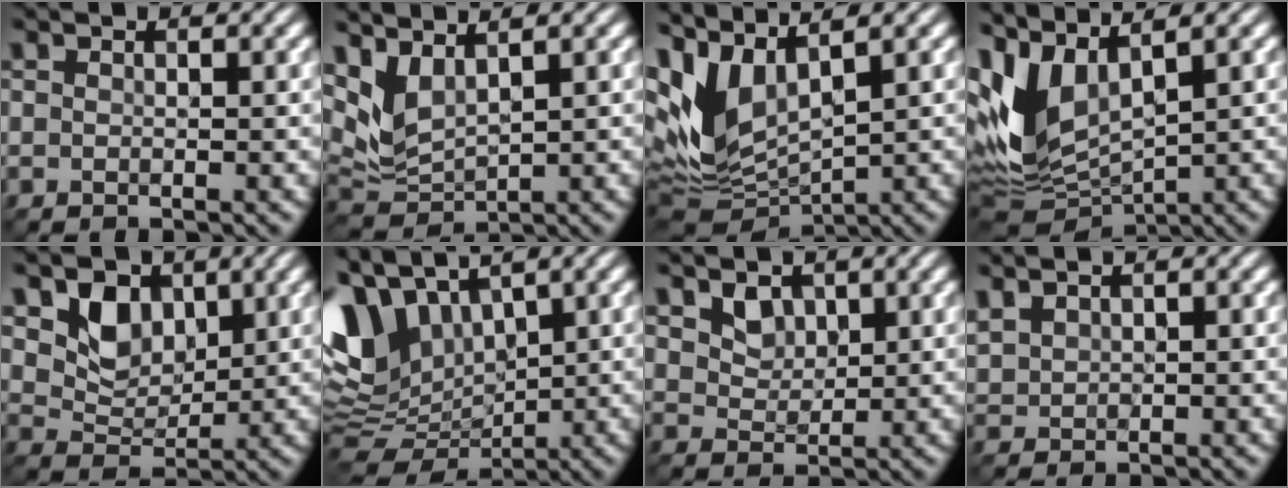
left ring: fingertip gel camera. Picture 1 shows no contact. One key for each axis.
{"total": 3.2, "fx": 1.9, "fy": 1.2, "fz": 2.2, "tx": -0.061, "ty": -0.006, "tz": 0.054}
{"total": 9.3, "fx": 3.0, "fy": 4.5, "fz": 7.5, "tx": -0.195, "ty": -0.003, "tz": 0.074}
{"total": 9.4, "fx": 2.0, "fy": 4.7, "fz": 7.9, "tx": -0.200, "ty": -0.002, "tz": 0.053}
{"total": 3.8, "fx": 1.6, "fy": 2.9, "fz": 1.9, "tx": -0.044, "ty": -0.009, "tz": 0.030}
{"total": 9.4, "fx": 2.9, "fy": 5.8, "fz": 6.8, "tx": -0.165, "ty": 0.009, "tz": 0.058}
{"total": 2.1, "fx": 1.1, "fy": 1.6, "fz": 0.8, "tx": -0.023, "ty": -0.013, "tz": 0.032}
{"total": 1.6, "fx": 1.3, "fy": 0.8, "fz": 0.6, "tx": -0.022, "ty": 0.012, "tz": 0.040}